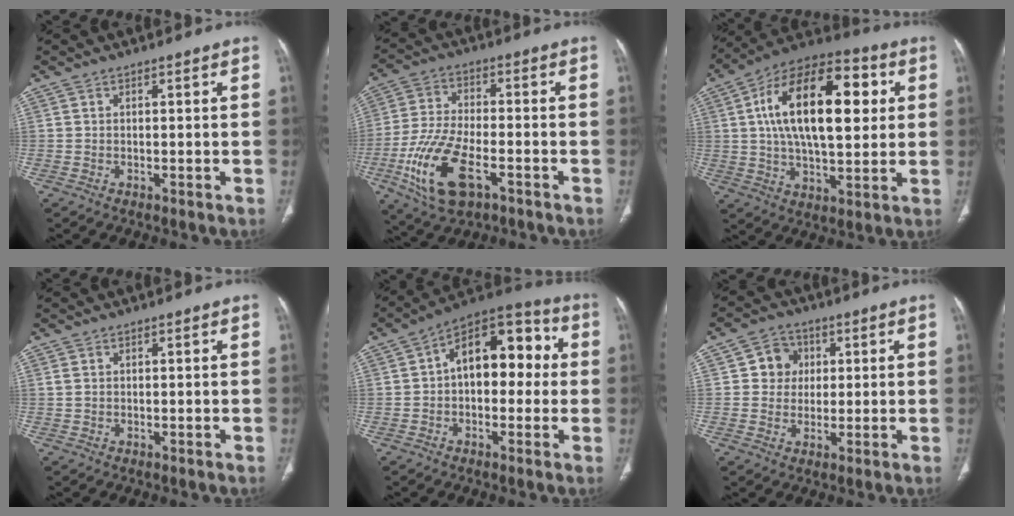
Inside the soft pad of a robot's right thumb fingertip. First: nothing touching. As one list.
[{"total": 15.2, "force": [-6.1, 7.1, 11.9], "torque": [-0.247, 0.011, -0.108]}, {"total": 24.1, "force": [4.8, 11.8, 20.4], "torque": [-0.320, 0.013, 0.068]}, {"total": 1.1, "force": [0.4, 0.8, 0.6], "torque": [-0.015, 0.004, 0.013]}, {"total": 15.3, "force": [1.4, 9.2, 12.1], "torque": [-0.135, 0.047, 0.008]}, {"total": 6.4, "force": [1.3, 6.0, 2.0], "torque": [0.006, 0.005, 0.017]}]